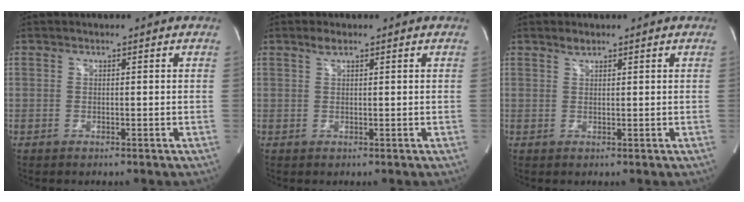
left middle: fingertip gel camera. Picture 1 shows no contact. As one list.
[{"total": 1.2, "force": [0.9, 0.2, 0.8], "torque": [-0.020, 0.003, 0.019]}, {"total": 0.9, "force": [0.9, 0.2, 0.3], "torque": [-0.010, 0.000, 0.018]}]